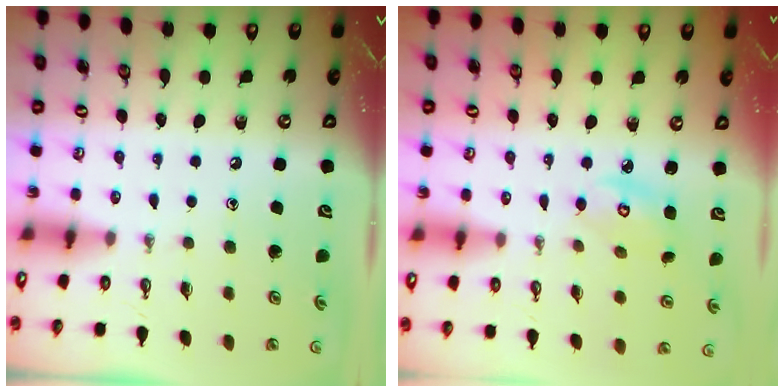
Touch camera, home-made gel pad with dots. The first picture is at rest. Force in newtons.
{"total": 4.5, "press": 4.4, "slide": 0.2}